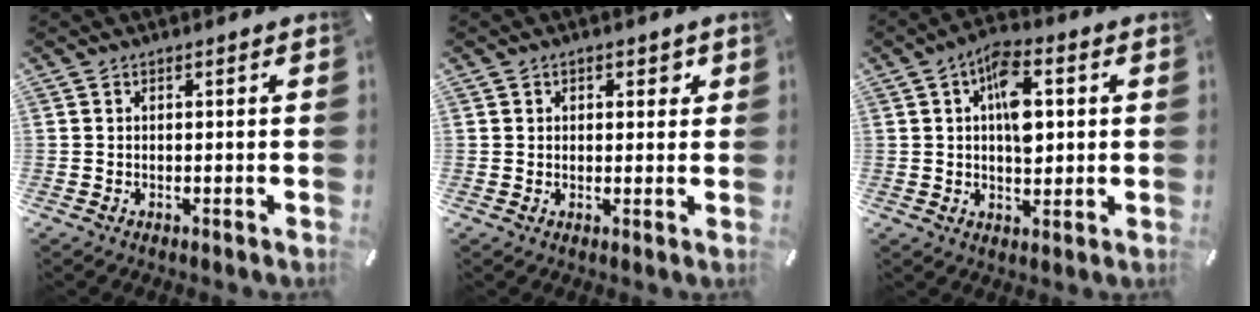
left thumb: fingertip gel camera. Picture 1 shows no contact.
{"total": 2.3, "force": [0.7, 1.8, 1.2], "torque": [-0.001, -0.002, 0.004]}
{"total": 10.2, "force": [1.9, 5.8, 8.1], "torque": [-0.115, 0.002, 0.031]}